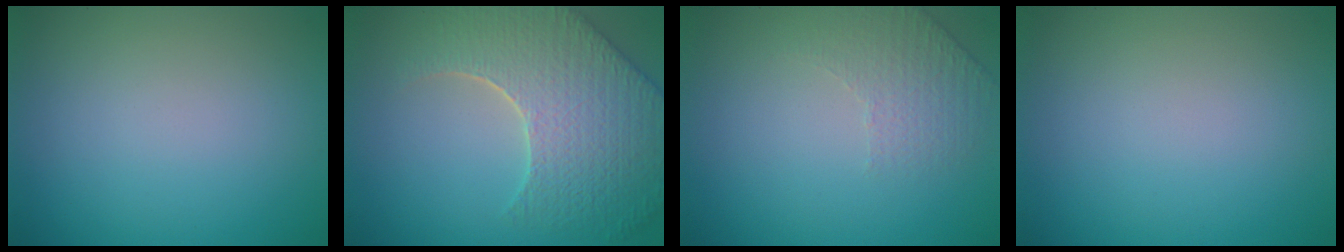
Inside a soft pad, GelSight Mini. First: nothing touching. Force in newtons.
{"total": 8.9, "press": 6.4, "slide": 6.2}
{"total": 1.5, "press": 1.0, "slide": 1.1}
{"total": 0.0}